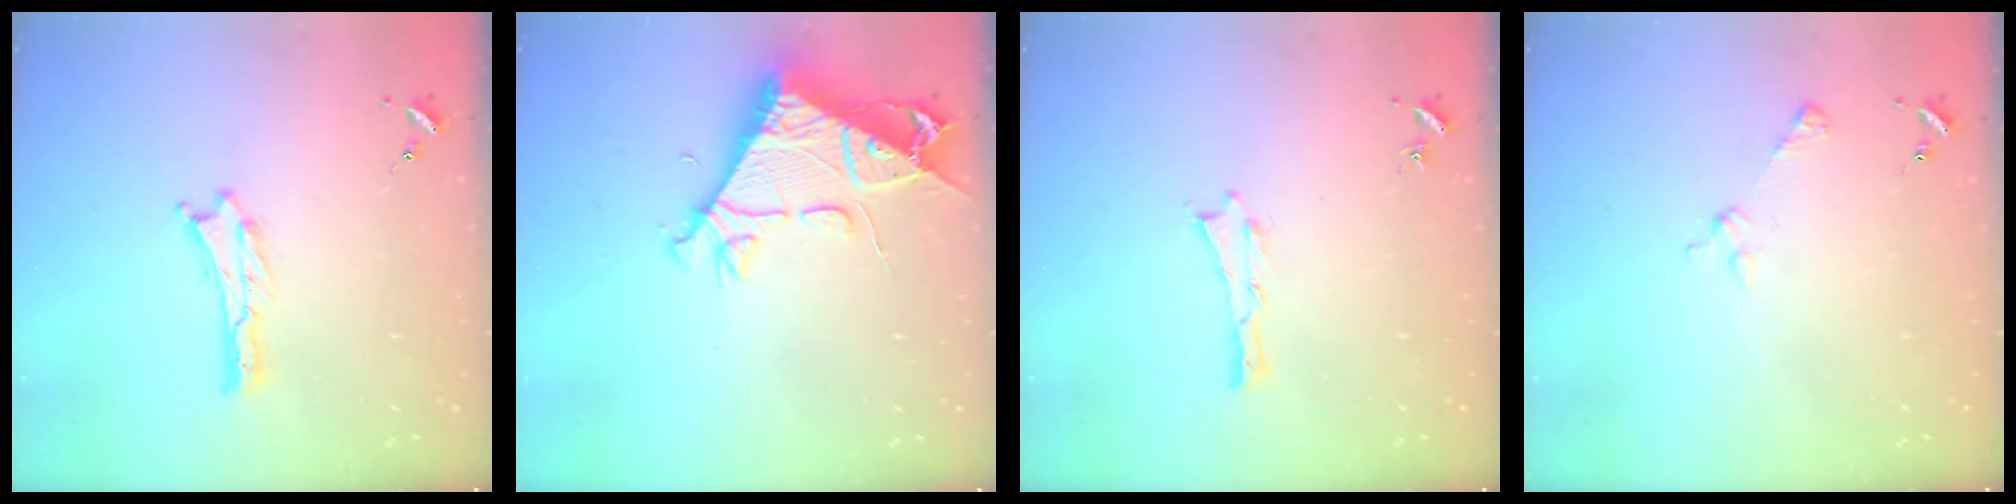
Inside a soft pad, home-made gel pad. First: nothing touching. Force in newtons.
{"total": 8.6, "press": 8.6, "slide": 1.0}
{"total": 0.0}
{"total": 2.9, "press": 2.9, "slide": 0.3}